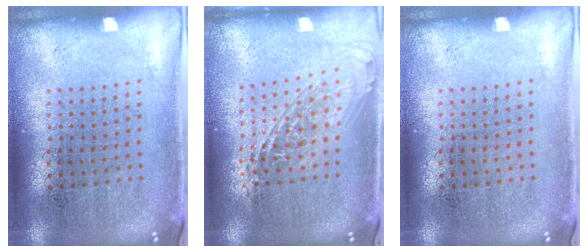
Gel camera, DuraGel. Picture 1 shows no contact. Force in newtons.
{"total": 1.7, "press": 1.3, "slide": 1.0}
{"total": 0.0}